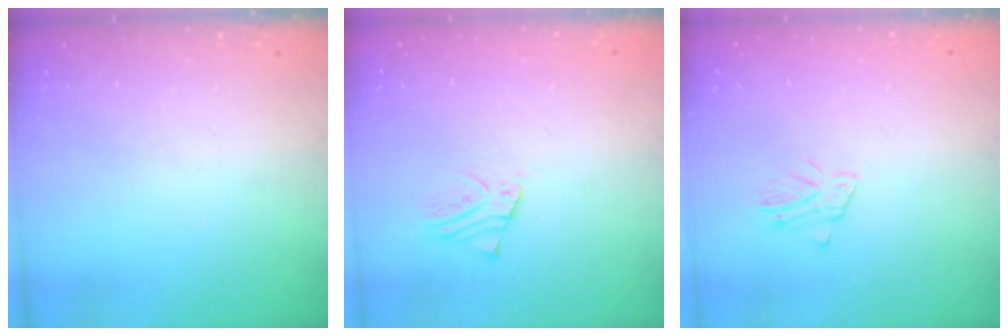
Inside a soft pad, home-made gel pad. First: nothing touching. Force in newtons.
{"total": 2.0, "press": 2.0, "slide": 0.1}
{"total": 1.7, "press": 1.6, "slide": 0.1}